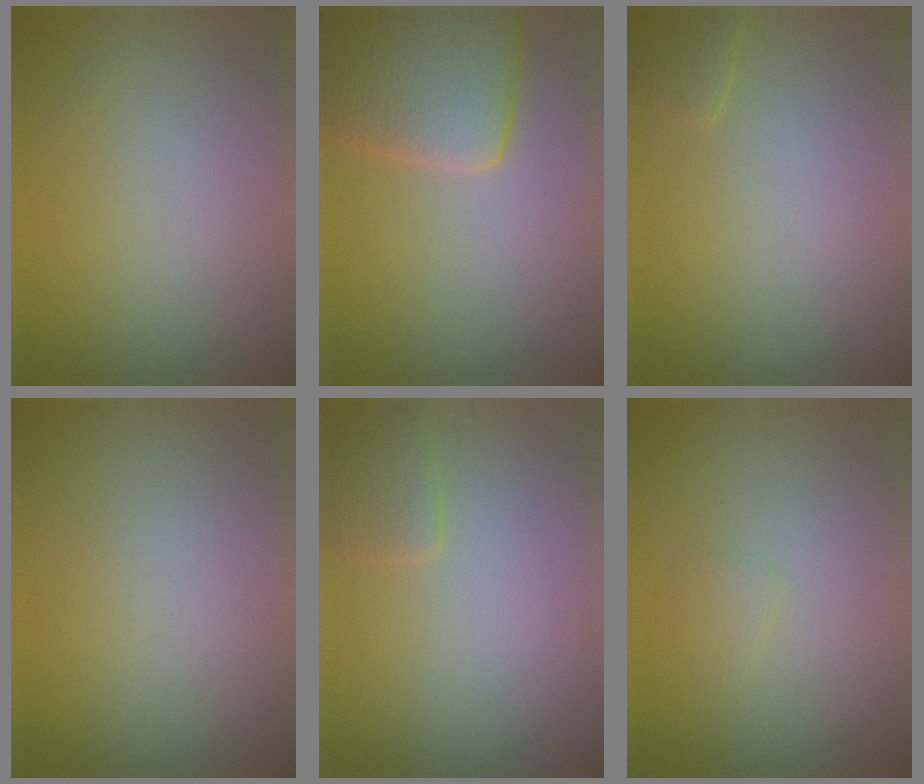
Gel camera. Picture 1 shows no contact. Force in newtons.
{"total": 7.7, "press": 7.7, "slide": 0.9}
{"total": 1.0, "press": 1.0, "slide": 0.1}
{"total": 0.0}
{"total": 1.6, "press": 1.6, "slide": 0.1}
{"total": 0.8, "press": 0.8, "slide": 0.0}